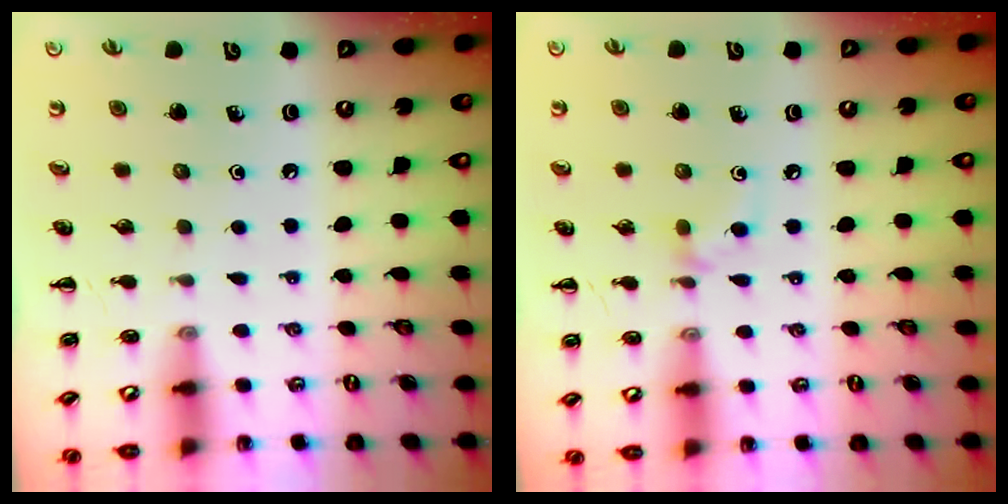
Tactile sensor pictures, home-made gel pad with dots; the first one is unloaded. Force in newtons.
{"total": 6.1, "press": 5.8, "slide": 2.0}